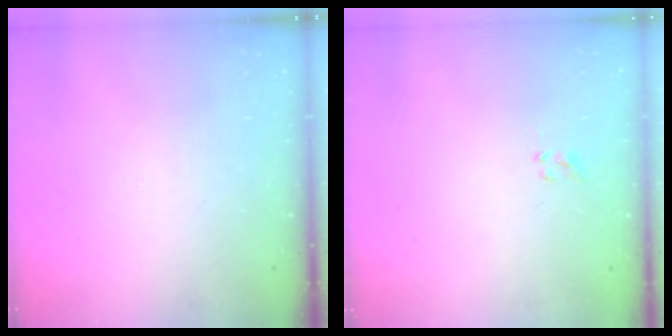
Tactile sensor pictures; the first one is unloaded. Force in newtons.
{"total": 1.9, "press": 1.7, "slide": 0.7}